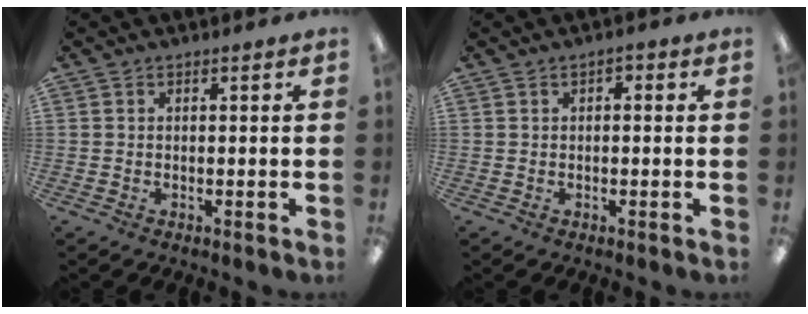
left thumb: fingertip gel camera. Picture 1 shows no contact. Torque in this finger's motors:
{"motor_torque": [-0.16, -0.03, -0.07, 0.50, -0.02]}